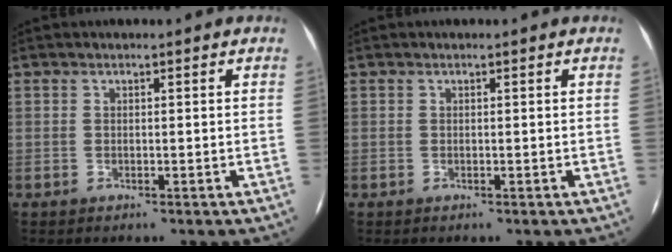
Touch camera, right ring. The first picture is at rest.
{"total": 0.0}